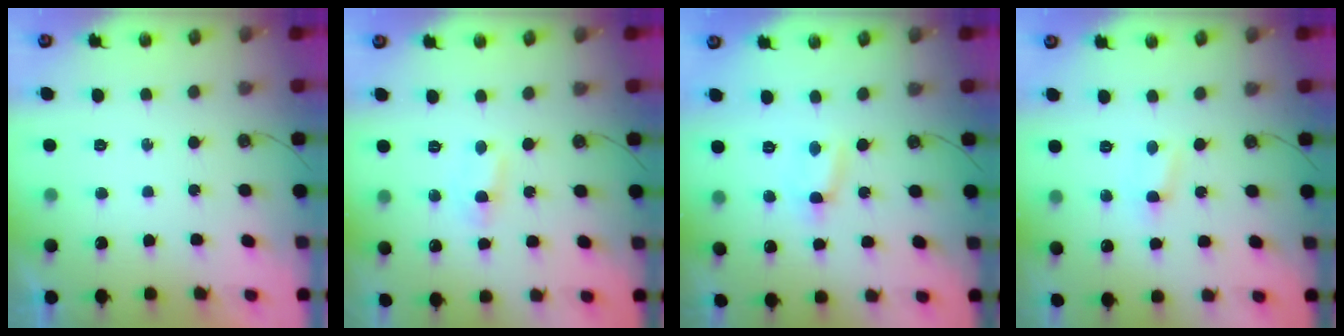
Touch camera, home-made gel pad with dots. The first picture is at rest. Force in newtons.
{"total": 1.0, "press": 0.9, "slide": 0.6}
{"total": 1.2, "press": 1.1, "slide": 0.6}
{"total": 1.9, "press": 1.8, "slide": 0.3}